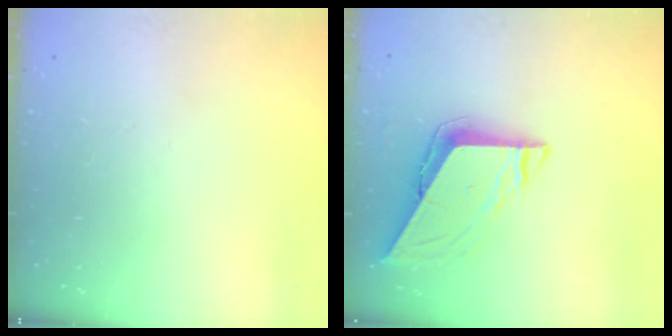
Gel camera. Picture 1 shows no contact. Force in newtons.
{"total": 7.4, "press": 7.4, "slide": 0.6}